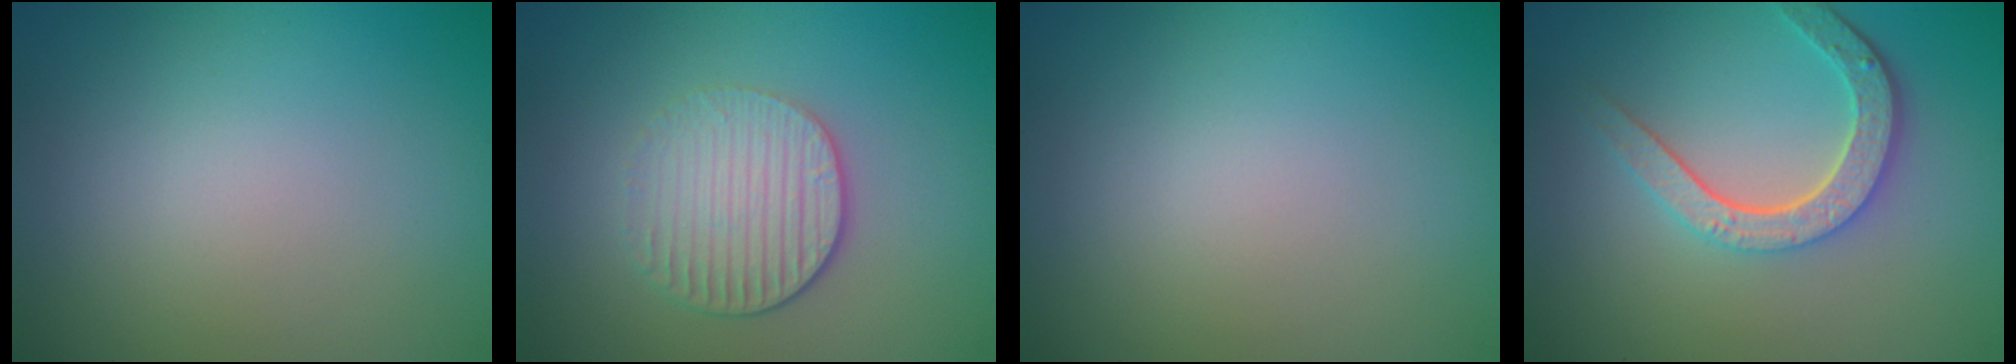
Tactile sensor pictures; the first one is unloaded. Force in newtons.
{"total": 3.3, "press": 2.7, "slide": 1.9}
{"total": 0.0}
{"total": 4.4, "press": 3.4, "slide": 2.8}